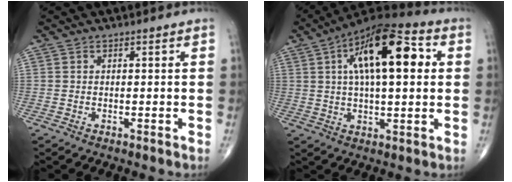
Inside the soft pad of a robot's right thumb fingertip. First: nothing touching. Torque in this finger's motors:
{"motor_torque": [1.01, 3.60, 1.70, 0.72, 0.17]}